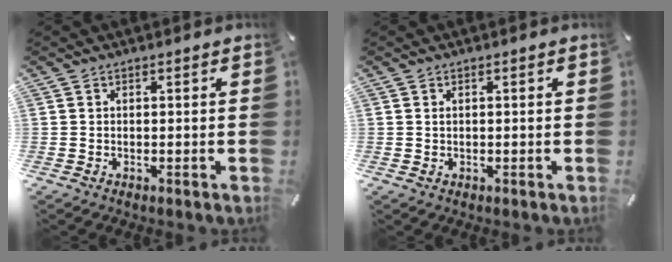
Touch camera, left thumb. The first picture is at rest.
{"total": 0.7, "force": [0.1, 0.5, 0.4], "torque": [-0.009, 0.002, 0.002]}